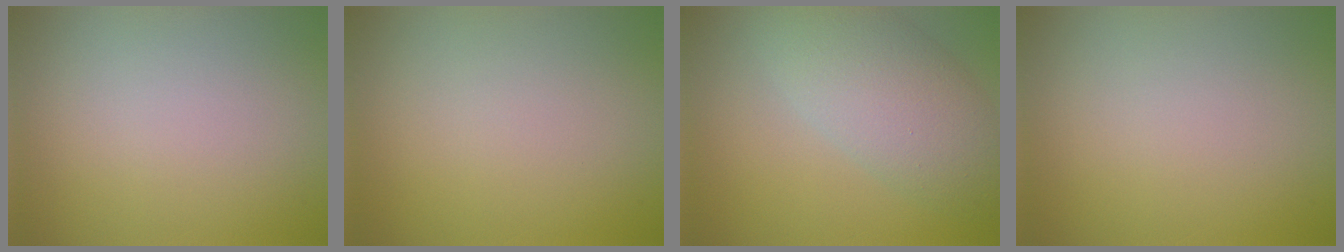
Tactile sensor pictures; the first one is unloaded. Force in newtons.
{"total": 0.0}
{"total": 6.6, "press": 6.6, "slide": 0.4}
{"total": 0.0}